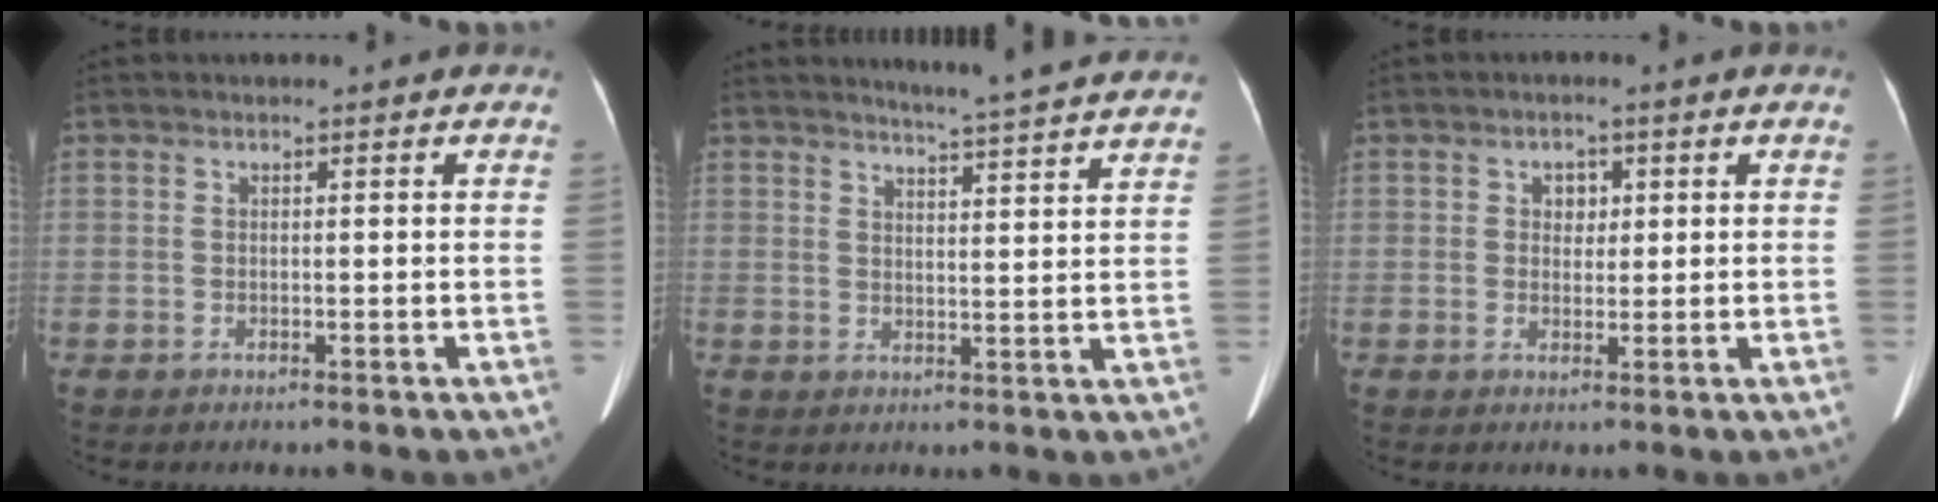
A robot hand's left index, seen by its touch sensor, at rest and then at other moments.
{"total": 11.3, "force": [10.6, -0.7, 3.7], "torque": [-0.059, -0.012, 0.124]}
{"total": 2.3, "force": [0.7, 1.8, 1.2], "torque": [-0.019, 0.006, 0.011]}